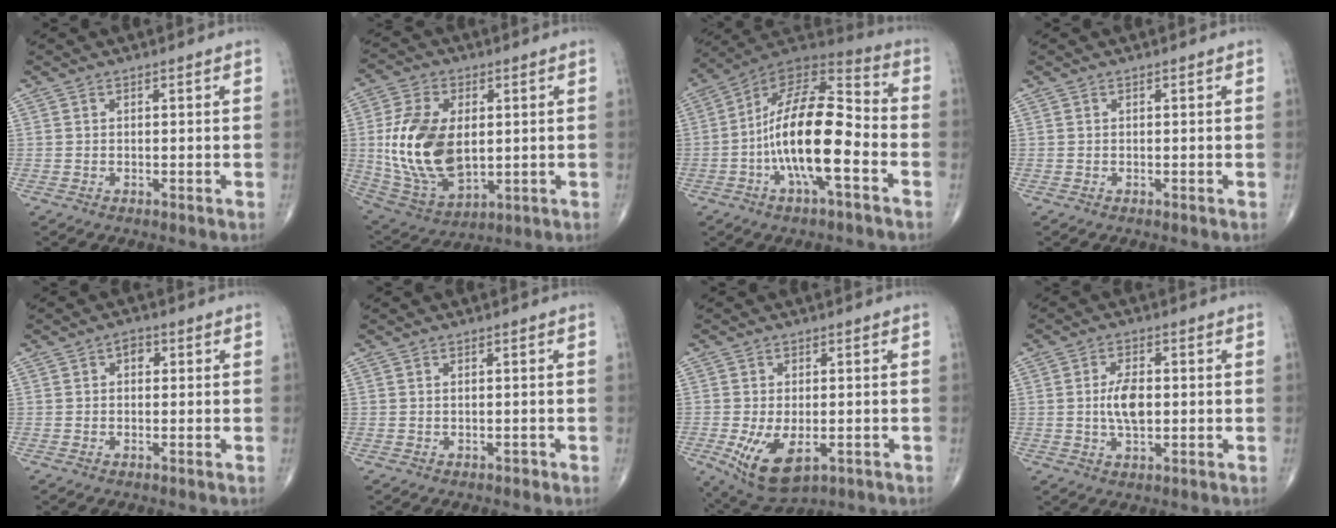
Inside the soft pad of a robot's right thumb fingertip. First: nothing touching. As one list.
[{"total": 18.2, "force": [1.2, 10.8, 14.6], "torque": [-0.281, -0.014, 0.038]}, {"total": 19.6, "force": [-5.0, 7.2, 17.6], "torque": [-0.307, 0.052, -0.090]}, {"total": 0.0}, {"total": 2.2, "force": [0.3, 1.5, 1.5], "torque": [-0.013, 0.010, 0.000]}, {"total": 0.5, "force": [-0.2, 0.4, 0.3], "torque": [-0.003, 0.004, -0.004]}, {"total": 10.0, "force": [-3.1, 5.1, 8.0], "torque": [-0.140, -0.012, -0.040]}, {"total": 6.0, "force": [-0.1, 3.1, 5.2], "torque": [-0.094, 0.000, -0.004]}]